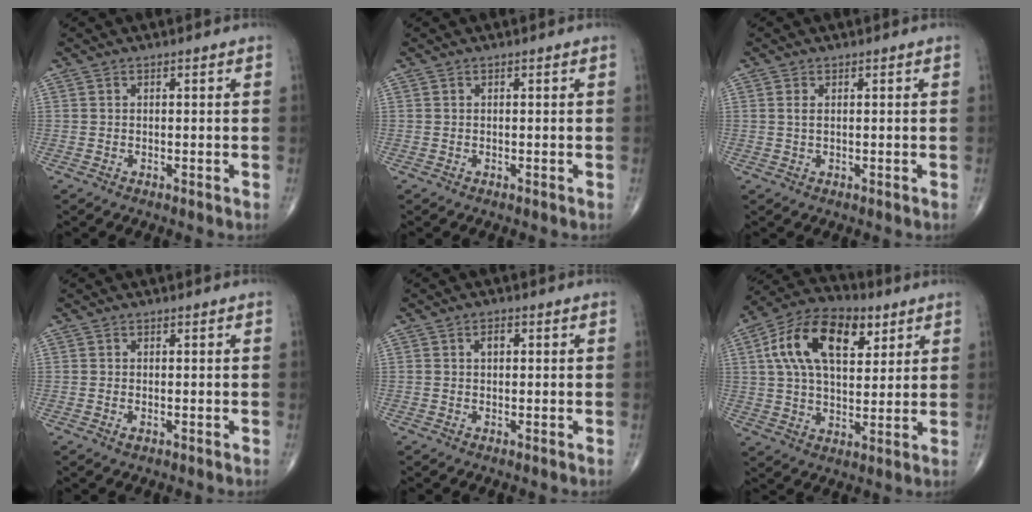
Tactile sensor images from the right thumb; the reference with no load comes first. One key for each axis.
{"total": 0.0}
{"total": 1.0, "fx": 0.3, "fy": 0.4, "fz": 0.9, "tx": -0.024, "ty": 0.004, "tz": 0.008}
{"total": 0.9, "fx": -0.3, "fy": 0.5, "fz": 0.7, "tx": -0.014, "ty": -0.002, "tz": -0.005}
{"total": 1.7, "fx": 0.3, "fy": 1.1, "fz": 1.2, "tx": -0.019, "ty": 0.004, "tz": 0.003}
{"total": 17.5, "fx": 6.3, "fy": 9.7, "fz": 13.1, "tx": -0.211, "ty": 0.001, "tz": 0.104}